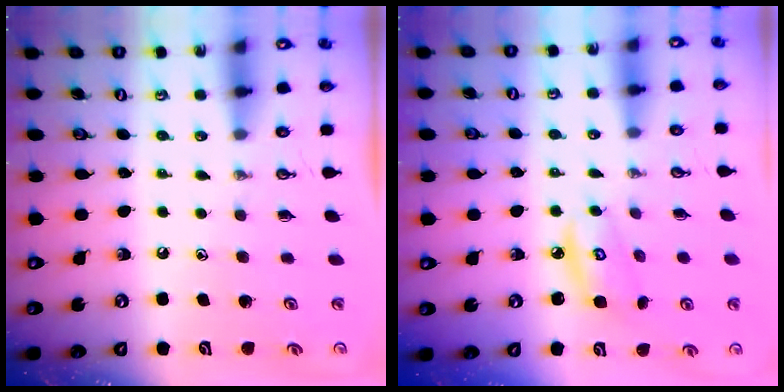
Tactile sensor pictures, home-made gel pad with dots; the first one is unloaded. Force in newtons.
{"total": 5.5, "press": 5.5, "slide": 0.3}